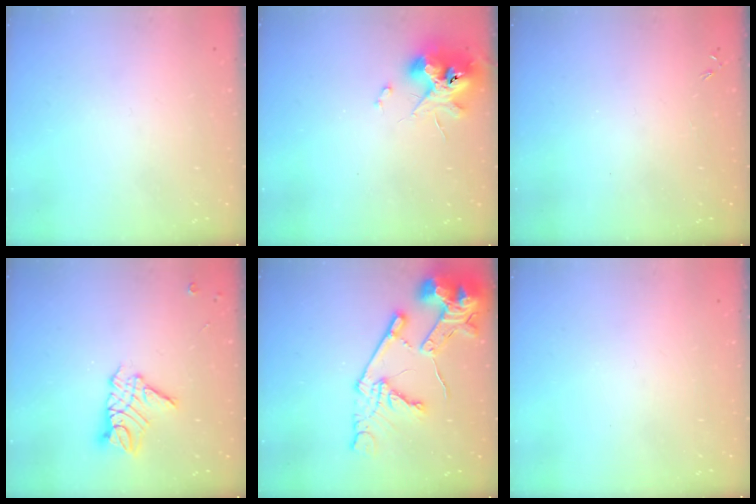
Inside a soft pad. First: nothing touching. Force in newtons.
{"total": 11.9, "press": 11.8, "slide": 1.1}
{"total": 0.0}
{"total": 10.3, "press": 10.3, "slide": 0.9}
{"total": 18.7, "press": 18.6, "slide": 2.1}
{"total": 0.0}